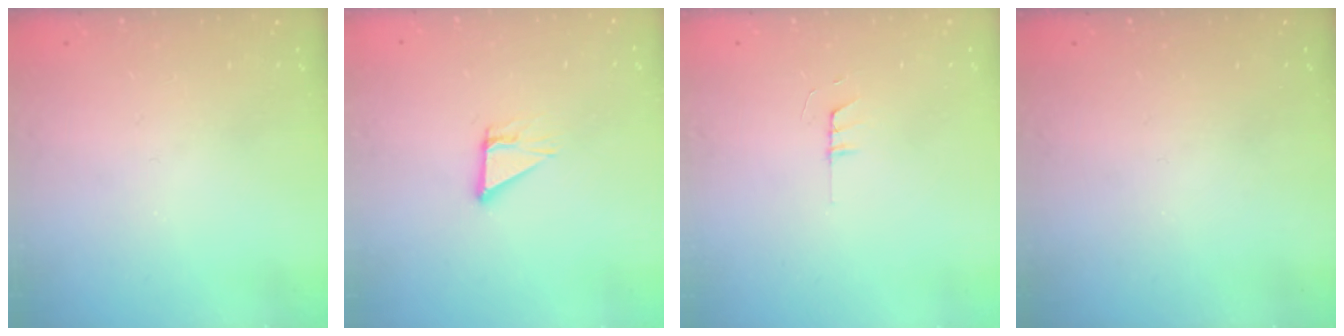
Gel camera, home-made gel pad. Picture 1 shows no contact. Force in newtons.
{"total": 3.8, "press": 3.8, "slide": 0.4}
{"total": 4.0, "press": 4.0, "slide": 0.4}
{"total": 0.0}